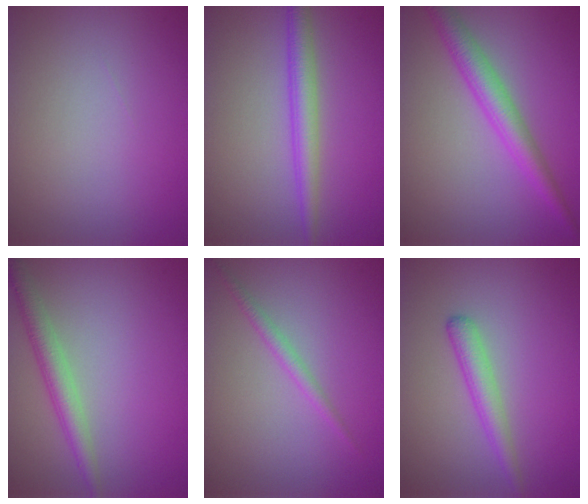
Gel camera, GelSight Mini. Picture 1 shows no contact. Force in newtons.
{"total": 3.0, "press": 3.0, "slide": 0.1}
{"total": 3.9, "press": 3.9, "slide": 0.1}
{"total": 2.9, "press": 2.9, "slide": 0.1}
{"total": 1.4, "press": 1.4, "slide": 0.1}
{"total": 2.4, "press": 2.3, "slide": 0.1}